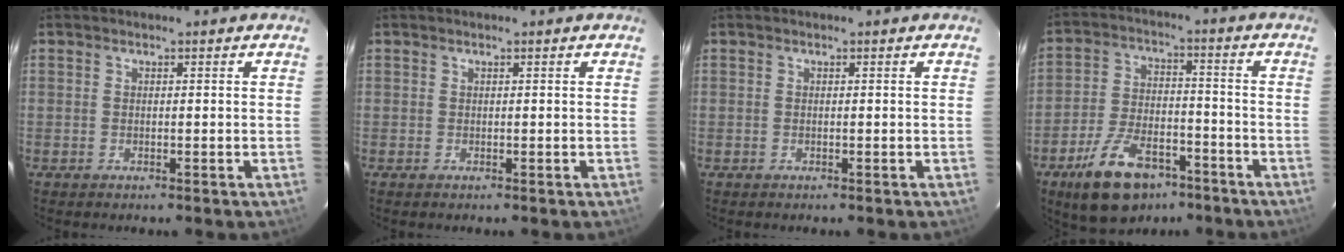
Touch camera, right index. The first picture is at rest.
{"total": 0.0}
{"total": 0.0}
{"total": 14.8, "force": [-9.4, 7.5, 8.6], "torque": [-0.179, -0.001, -0.154]}